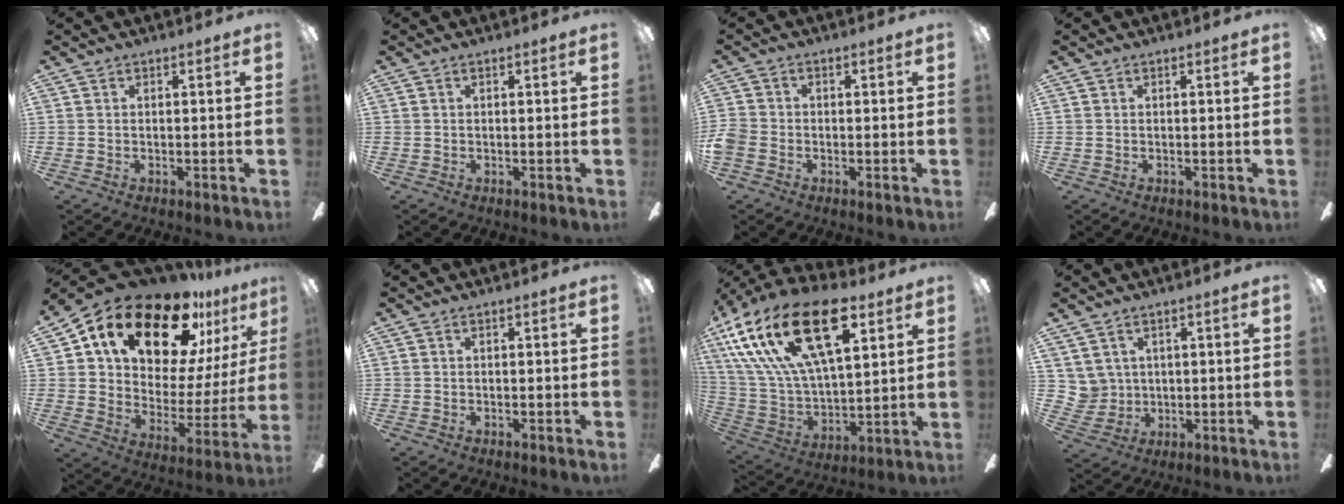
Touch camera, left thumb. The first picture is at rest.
{"total": 0.0}
{"total": 3.4, "force": [-1.5, 2.6, 1.5], "torque": [-0.027, 0.011, -0.028]}
{"total": 0.0}
{"total": 23.7, "force": [16.7, 11.6, 12.2], "torque": [-0.217, -0.094, 0.295]}
{"total": 0.0}
{"total": 27.9, "force": [13.6, 13.6, 20.2], "torque": [-0.395, -0.062, 0.235]}
{"total": 5.2, "force": [3.0, 4.2, 0.2], "torque": [-0.020, -0.007, 0.061]}